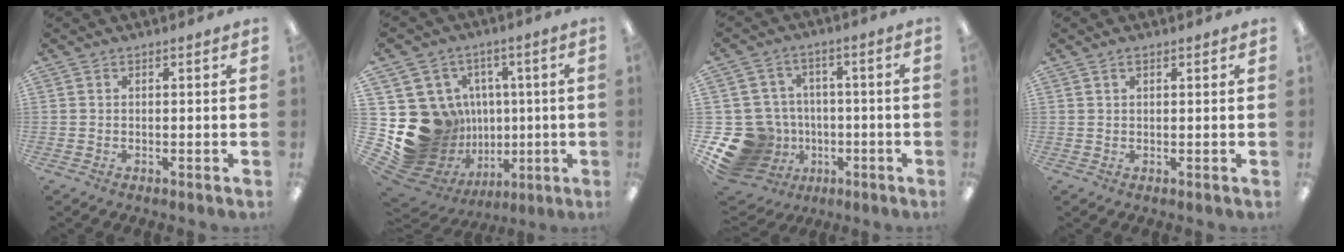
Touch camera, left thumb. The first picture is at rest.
{"total": 20.8, "force": [-1.8, 19.3, 7.4], "torque": [-0.135, -0.023, 0.041]}
{"total": 16.9, "force": [-5.2, 14.8, 6.4], "torque": [-0.135, 0.033, -0.060]}
{"total": 1.3, "force": [0.8, 0.7, 0.8], "torque": [-0.018, 0.003, 0.013]}